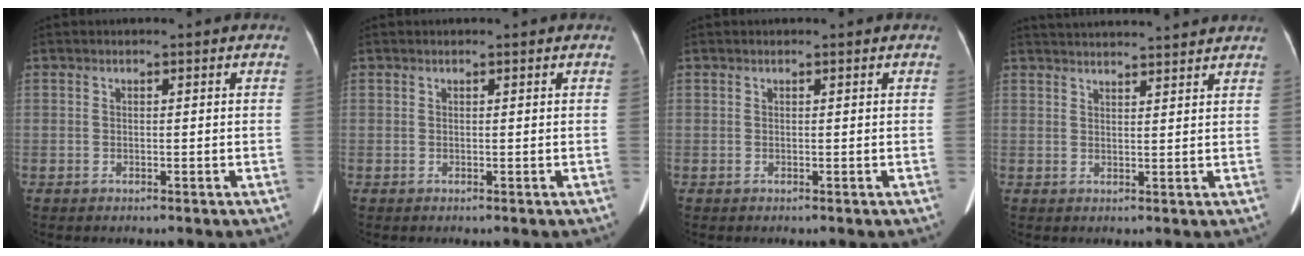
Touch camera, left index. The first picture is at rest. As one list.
[{"total": 0.0}, {"total": 0.0}, {"total": 12.6, "force": [12.0, 0.3, 4.0], "torque": [-0.070, 0.028, 0.161]}]